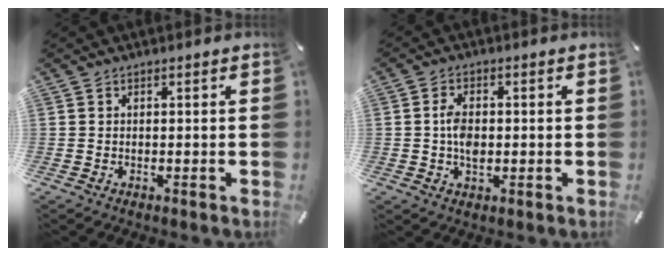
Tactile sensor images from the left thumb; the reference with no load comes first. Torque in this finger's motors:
{"motor_torque": [1.00, 1.50, 0.83, -0.13, 0.05]}